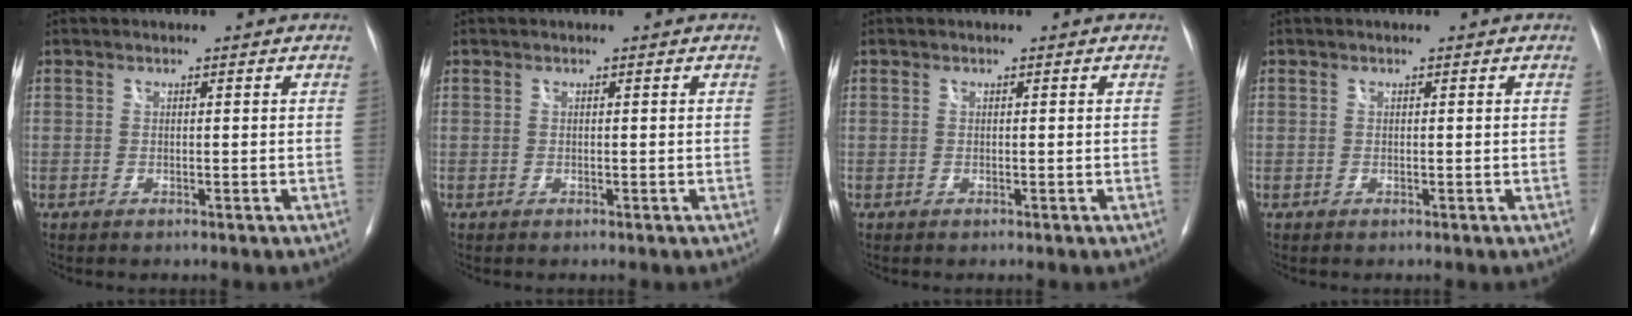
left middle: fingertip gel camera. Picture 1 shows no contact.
{"total": 0.0}
{"total": 0.0}
{"total": 0.0}